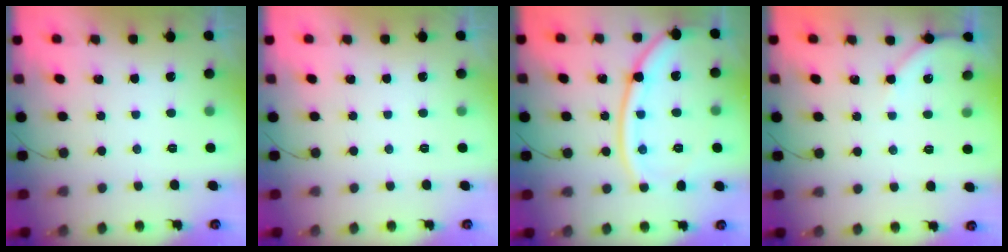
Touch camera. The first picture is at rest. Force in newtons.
{"total": 0.0}
{"total": 15.5, "press": 15.4, "slide": 1.7}
{"total": 4.3, "press": 4.2, "slide": 0.7}